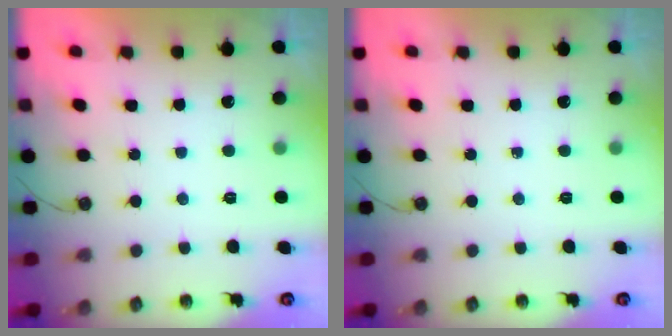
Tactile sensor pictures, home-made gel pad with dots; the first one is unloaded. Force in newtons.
{"total": 0.0}